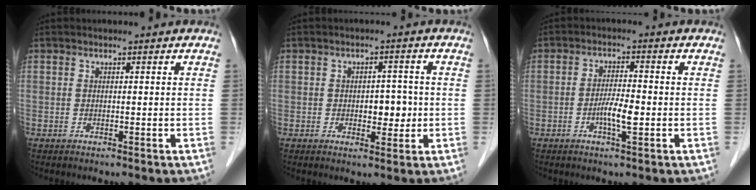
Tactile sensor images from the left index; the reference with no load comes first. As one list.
[{"total": 3.6, "force": [-0.4, 2.2, 2.9], "torque": [-0.034, 0.005, -0.001]}, {"total": 3.9, "force": [-1.1, 0.6, 3.7], "torque": [-0.070, -0.001, -0.021]}]